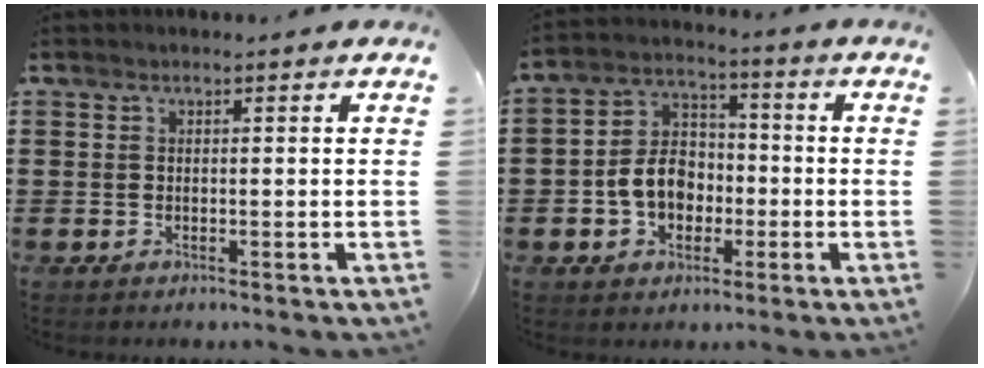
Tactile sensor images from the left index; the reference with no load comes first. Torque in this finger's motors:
{"motor_torque": [0.67, 0.62, 0.66, 0.11]}